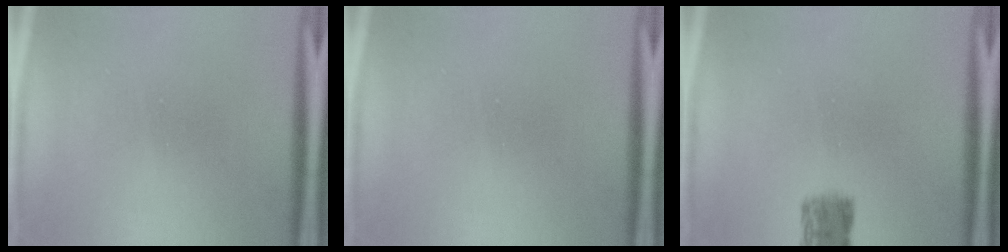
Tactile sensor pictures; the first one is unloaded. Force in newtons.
{"total": 0.0}
{"total": 3.7}